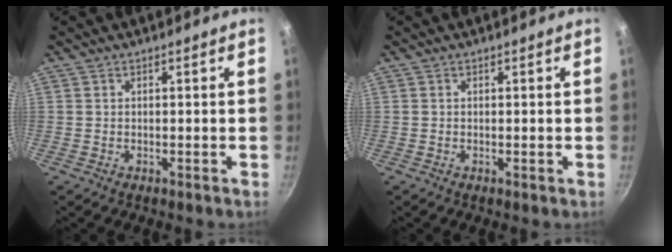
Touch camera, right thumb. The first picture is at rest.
{"total": 0.0}